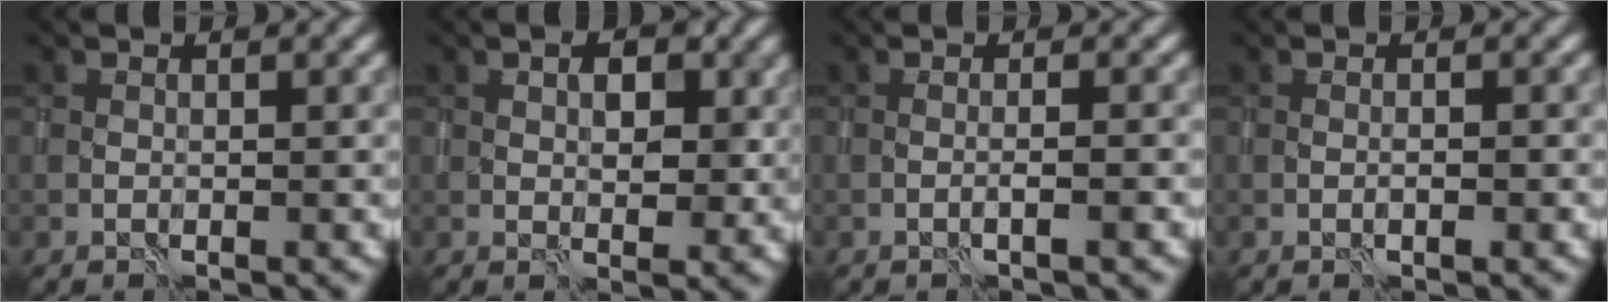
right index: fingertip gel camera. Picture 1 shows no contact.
{"total": 3.1, "force": [1.2, 1.8, 2.3], "torque": [-0.029, -0.005, 0.022]}
{"total": 1.3, "force": [-0.3, 0.1, 1.3], "torque": [-0.013, 0.004, -0.013]}
{"total": 0.8, "force": [-0.2, 0.0, 0.8], "torque": [-0.010, 0.001, -0.004]}